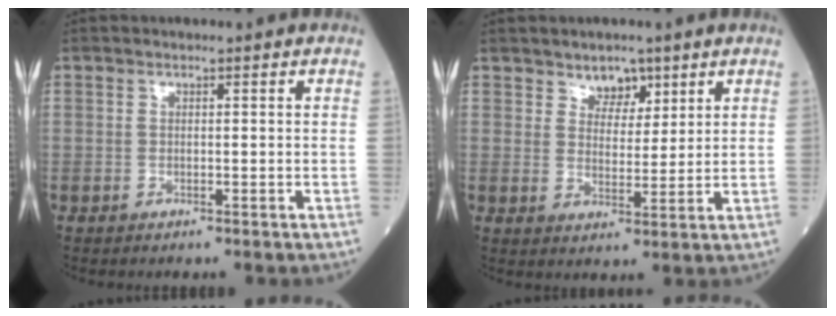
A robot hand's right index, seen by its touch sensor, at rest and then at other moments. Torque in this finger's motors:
{"motor_torque": [0.13, 0.07, 0.00, 0.00]}